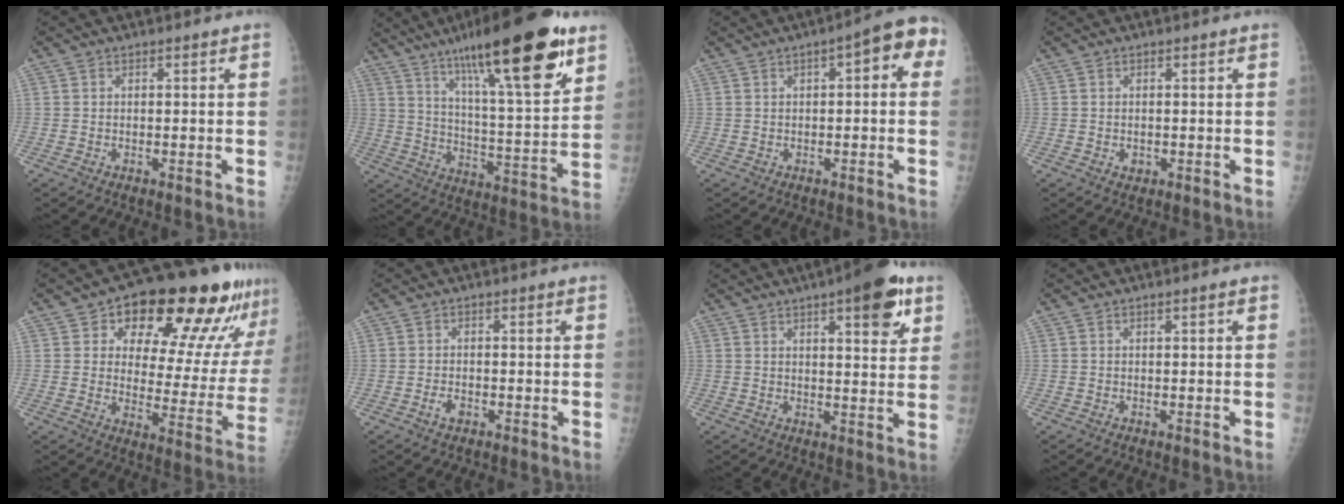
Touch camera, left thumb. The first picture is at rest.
{"total": 26.2, "force": [15.5, 5.4, 20.4], "torque": [-0.307, -0.048, 0.247]}
{"total": 7.5, "force": [1.7, 3.0, 6.7], "torque": [-0.064, 0.026, 0.008]}
{"total": 1.3, "force": [-0.2, 1.1, 0.6], "torque": [-0.006, 0.001, 0.001]}
{"total": 22.7, "force": [13.9, 10.2, 14.7], "torque": [-0.151, -0.048, 0.191]}
{"total": 2.0, "force": [-0.9, 1.2, 1.2], "torque": [-0.019, 0.003, -0.016]}
{"total": 11.6, "force": [6.1, 3.5, 9.2], "torque": [-0.098, -0.022, 0.076]}
{"total": 0.5, "force": [0.2, 0.0, 0.4], "torque": [-0.007, 0.002, 0.003]}